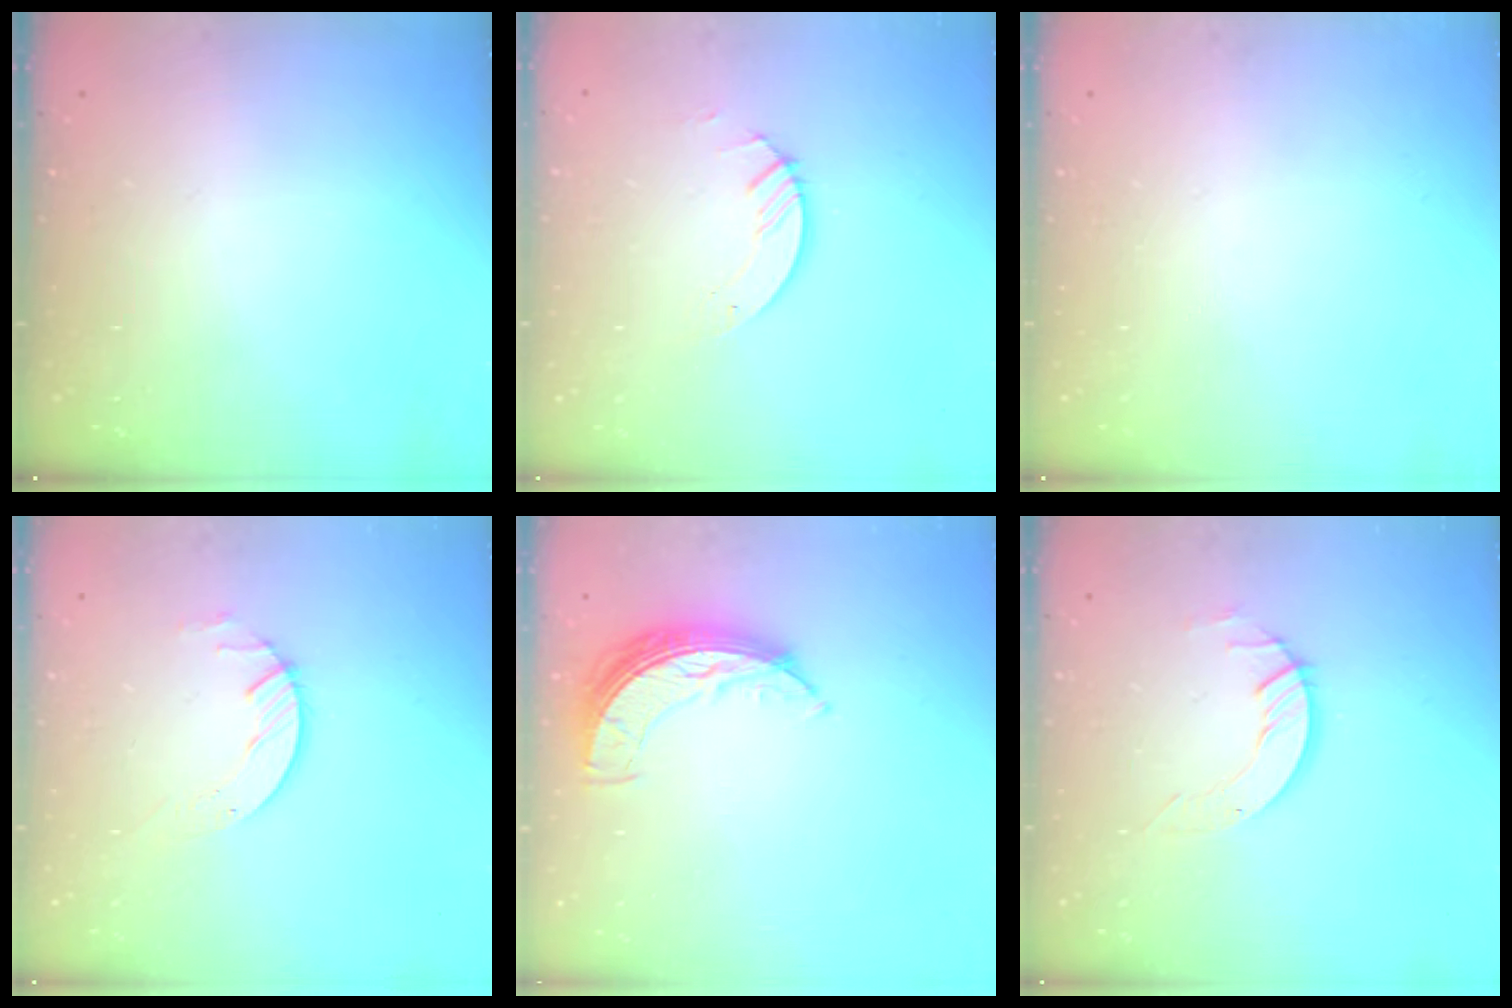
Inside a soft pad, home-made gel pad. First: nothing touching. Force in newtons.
{"total": 3.0, "press": 3.0, "slide": 0.2}
{"total": 0.0}
{"total": 4.2, "press": 4.1, "slide": 0.5}
{"total": 7.8, "press": 7.8, "slide": 0.6}
{"total": 4.1, "press": 4.1, "slide": 0.1}